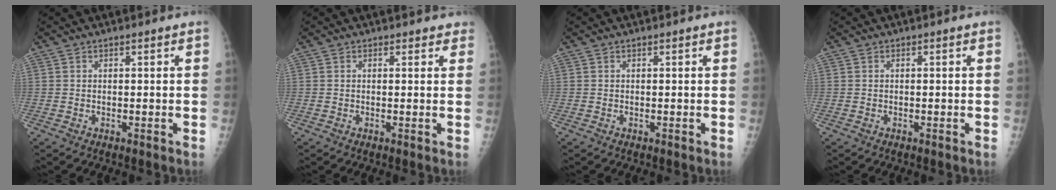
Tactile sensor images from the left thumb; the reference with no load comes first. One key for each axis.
{"total": 1.8, "fx": 1.5, "fy": 0.9, "fz": 0.4, "tx": 0.016, "ty": -0.004, "tz": 0.008}
{"total": 0.0}
{"total": 0.0}